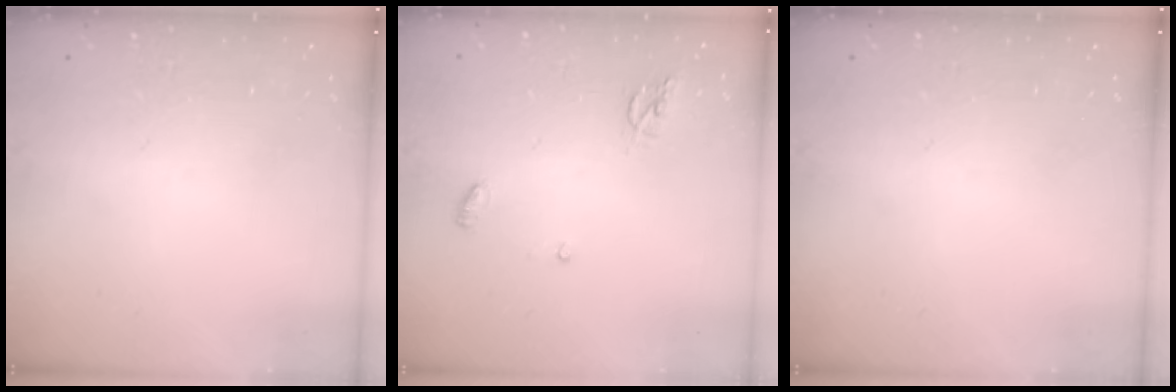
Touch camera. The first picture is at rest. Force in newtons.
{"total": 5.3, "press": 5.3, "slide": 0.3}
{"total": 0.0}